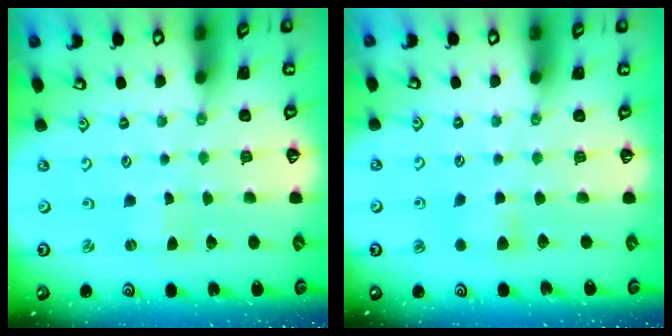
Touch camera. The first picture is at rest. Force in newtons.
{"total": 4.5, "press": 4.4, "slide": 0.8}